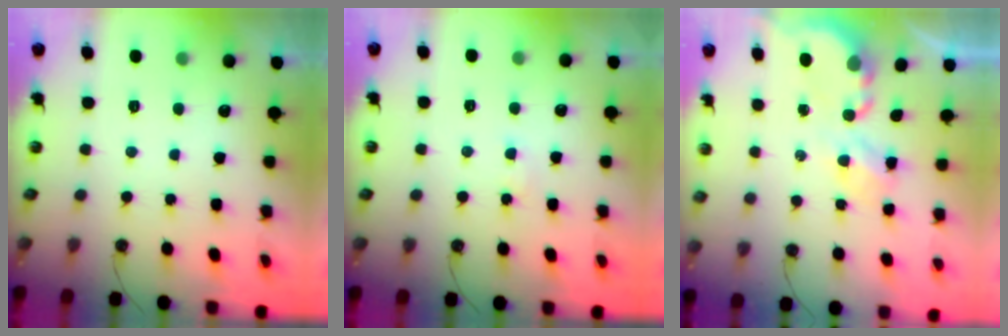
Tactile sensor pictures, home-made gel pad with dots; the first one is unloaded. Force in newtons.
{"total": 2.4, "press": 2.3, "slide": 0.4}
{"total": 4.1, "press": 4.0, "slide": 0.3}